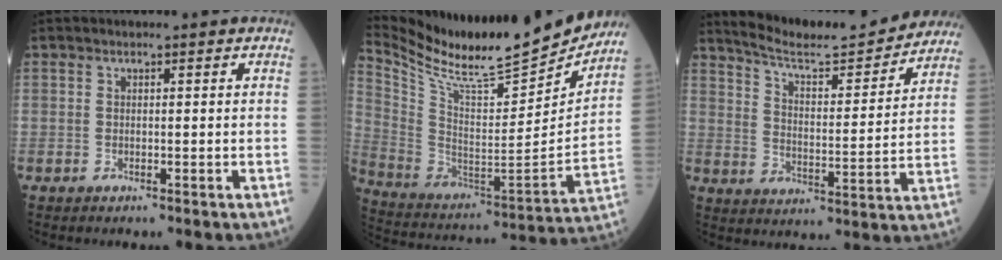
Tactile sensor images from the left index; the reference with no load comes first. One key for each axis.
{"total": 24.0, "fx": 22.0, "fy": 1.8, "fz": 9.3, "tx": -0.186, "ty": -0.061, "tz": 0.353}
{"total": 18.0, "fx": 17.0, "fy": 1.6, "fz": 5.9, "tx": -0.099, "ty": -0.017, "tz": 0.242}